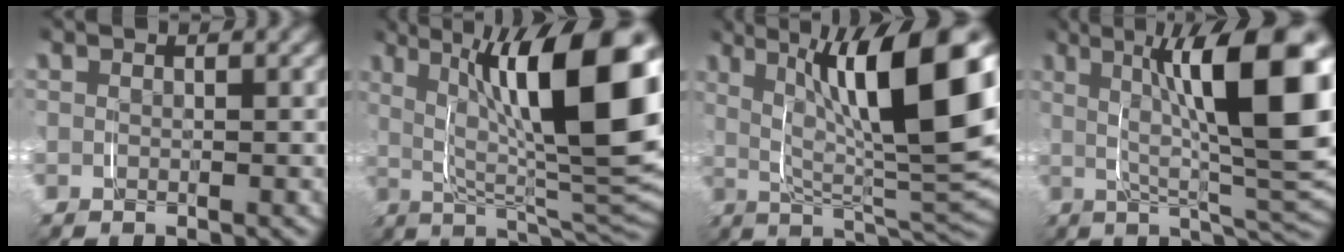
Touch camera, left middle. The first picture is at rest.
{"total": 15.8, "force": [3.0, 5.8, 14.4], "torque": [-0.200, 0.008, 0.048]}
{"total": 14.5, "force": [3.6, 5.0, 13.1], "torque": [-0.187, 0.013, 0.055]}
{"total": 13.3, "force": [2.2, 4.0, 12.5], "torque": [-0.168, 0.009, 0.032]}